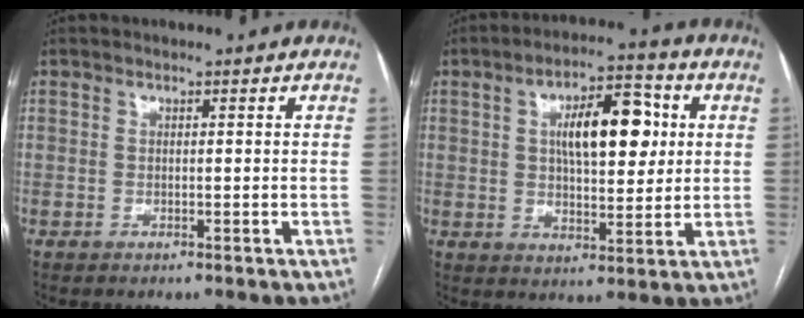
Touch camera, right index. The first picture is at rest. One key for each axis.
{"total": 11.6, "fx": 2.7, "fy": 4.5, "fz": 10.3, "tx": -0.165, "ty": 0.022, "tz": 0.044}